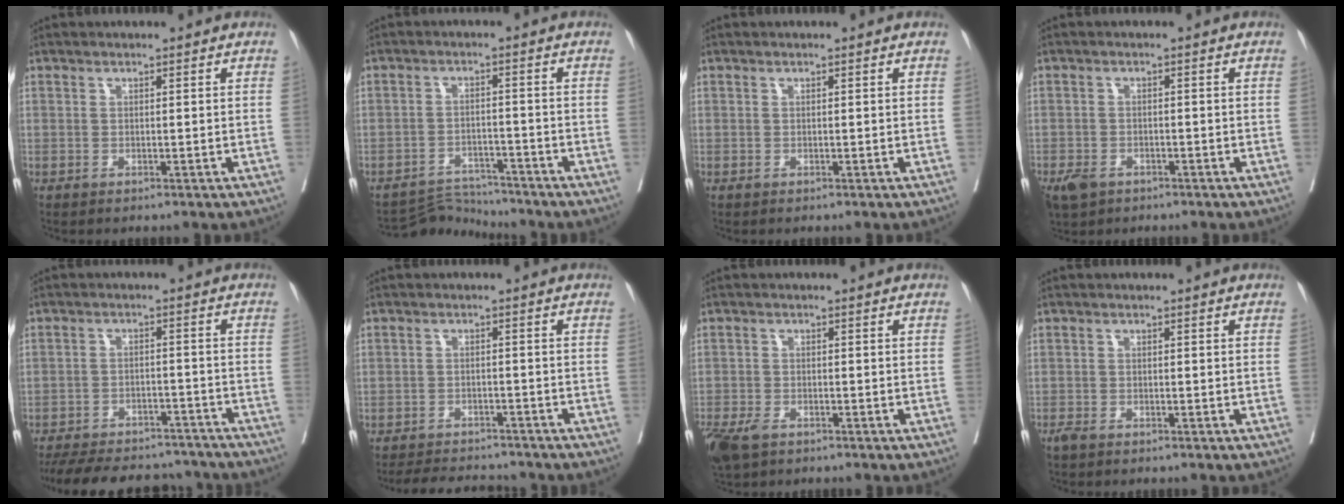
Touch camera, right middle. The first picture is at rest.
{"total": 5.0, "force": [-4.8, -0.4, -1.6], "torque": [0.022, -0.001, -0.079]}
{"total": 0.0}
{"total": 4.1, "force": [-2.6, 2.6, 1.6], "torque": [-0.029, -0.002, -0.041]}
{"total": 19.3, "force": [-17.2, 5.7, 6.5], "torque": [-0.161, -0.010, -0.236]}
{"total": 7.5, "force": [-7.0, 2.1, 1.6], "torque": [-0.025, -0.002, -0.100]}
{"total": 6.7, "force": [-4.5, 3.3, 3.8], "torque": [-0.080, -0.011, -0.079]}
{"total": 1.0, "force": [-0.9, 0.3, 0.4], "torque": [-0.013, -0.002, -0.017]}